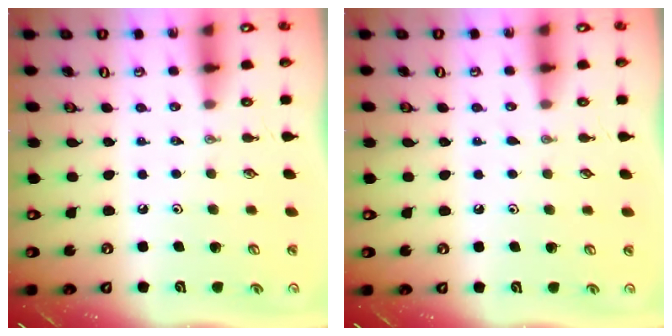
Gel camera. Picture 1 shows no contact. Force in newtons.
{"total": 2.1, "press": 2.1, "slide": 0.3}